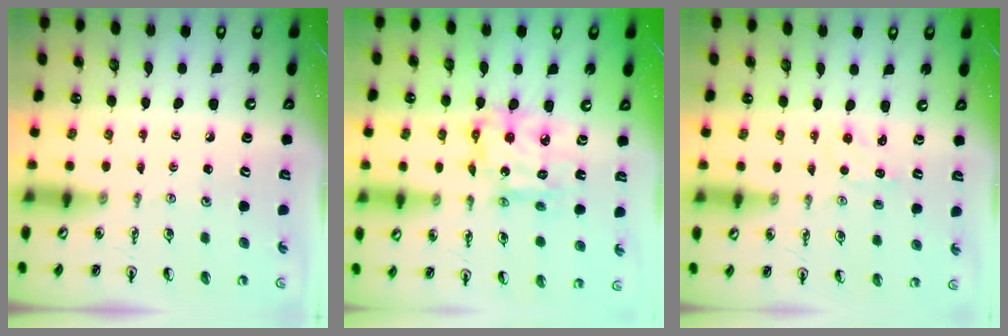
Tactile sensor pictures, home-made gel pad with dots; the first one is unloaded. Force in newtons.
{"total": 12.5, "press": 12.5, "slide": 1.2}
{"total": 1.5, "press": 1.4, "slide": 0.3}